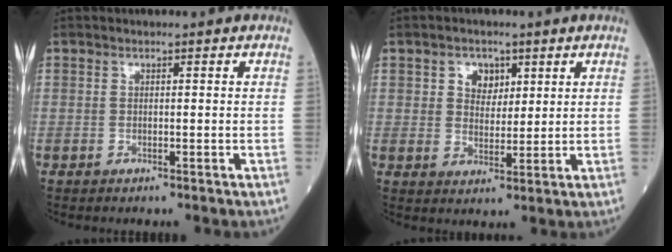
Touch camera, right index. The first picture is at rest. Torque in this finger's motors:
{"motor_torque": [0.24, 0.10, 0.05, 0.03]}